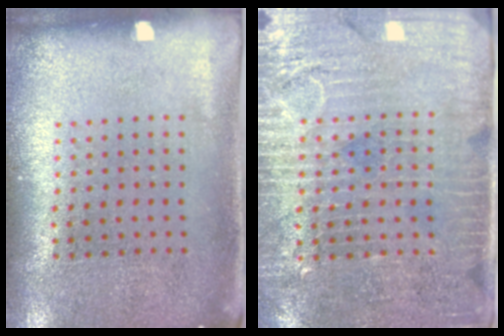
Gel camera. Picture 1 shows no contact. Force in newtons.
{"total": 3.6, "press": 3.2, "slide": 1.8}